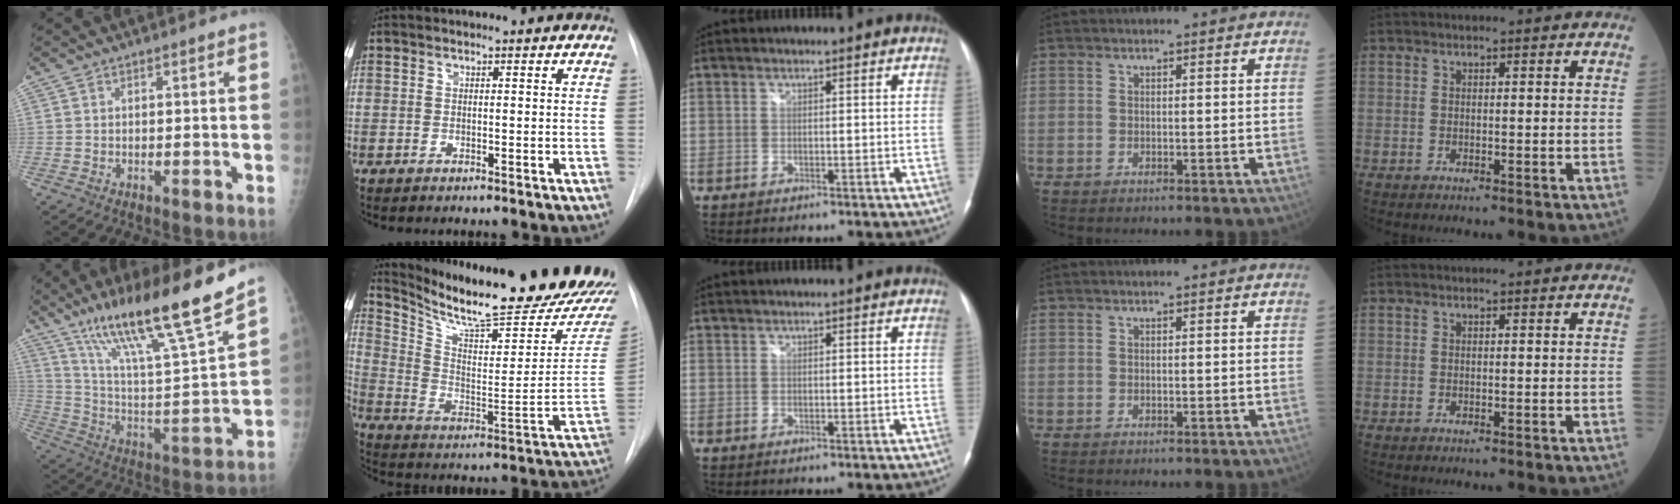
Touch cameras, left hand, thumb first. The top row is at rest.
{"thumb": {"total": 23.3, "force": [16.6, 1.9, 16.3], "torque": [-0.252, -0.067, 0.291]}, "index": {"total": 25.2, "force": [22.8, 1.2, 10.7], "torque": [-0.178, -0.096, 0.321]}}